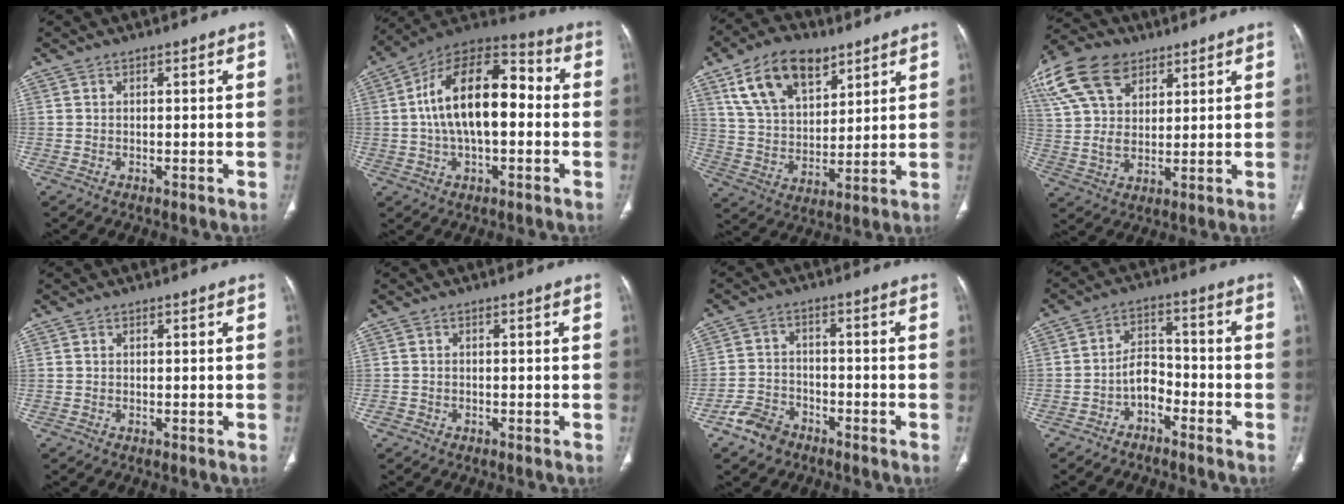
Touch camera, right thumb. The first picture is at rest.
{"total": 19.0, "force": [0.6, 10.0, 16.2], "torque": [-0.260, 0.041, 0.000]}
{"total": 16.1, "force": [9.2, 9.0, 9.8], "torque": [-0.143, -0.028, 0.172]}
{"total": 19.7, "force": [10.3, 12.5, 11.2], "torque": [-0.249, 0.017, 0.195]}
{"total": 0.0}
{"total": 1.0, "force": [-0.5, 0.9, 0.0], "torque": [0.001, 0.003, -0.013]}
{"total": 5.9, "force": [-4.1, 3.8, 1.8], "torque": [-0.027, 0.022, -0.078]}
{"total": 5.5, "force": [-3.2, 3.7, 2.5], "torque": [-0.025, 0.041, -0.063]}